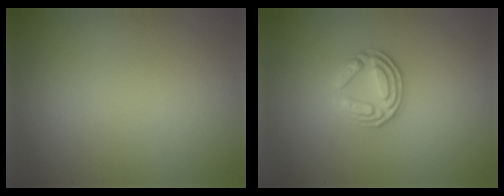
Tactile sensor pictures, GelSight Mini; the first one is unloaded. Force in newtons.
{"total": 3.6, "press": 2.7, "slide": 2.4}